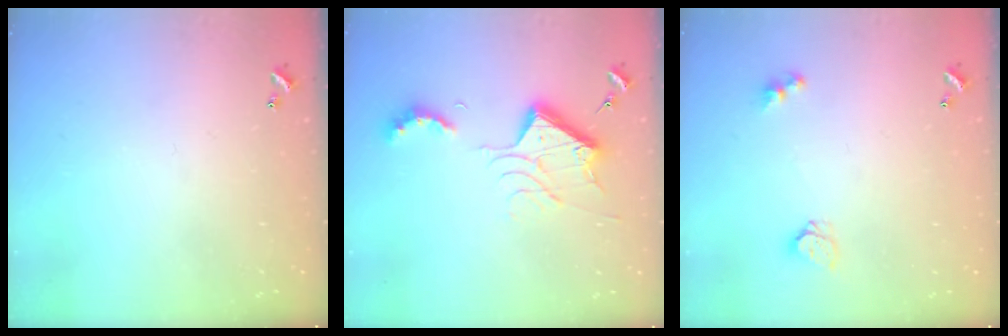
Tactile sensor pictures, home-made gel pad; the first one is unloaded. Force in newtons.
{"total": 11.3, "press": 11.3, "slide": 1.1}
{"total": 3.8, "press": 3.8, "slide": 0.2}